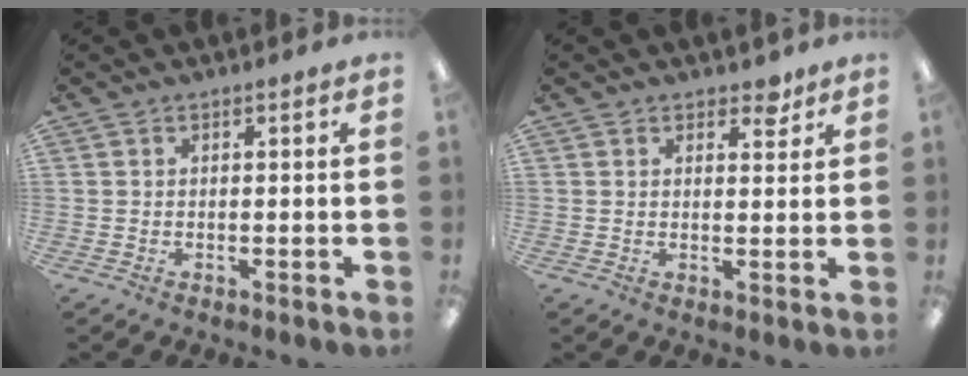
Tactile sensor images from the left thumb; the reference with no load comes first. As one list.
[{"total": 3.4, "force": [2.7, 1.8, 1.1], "torque": [-0.001, -0.010, 0.044]}]